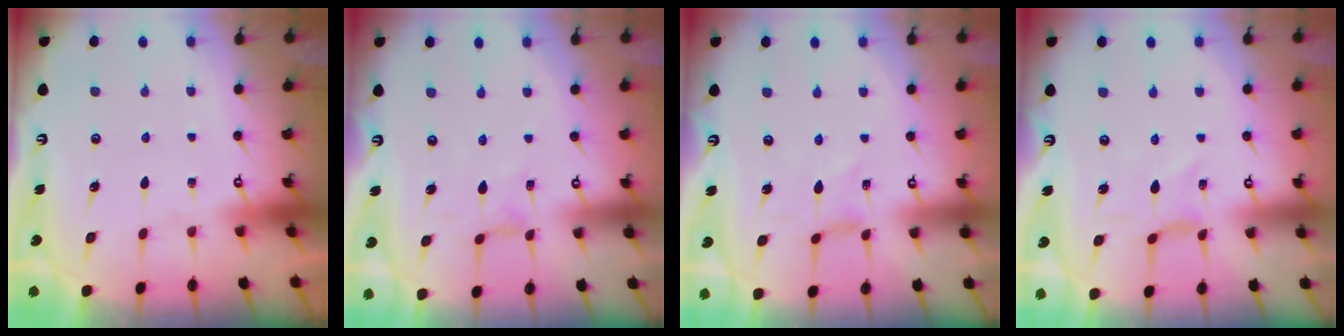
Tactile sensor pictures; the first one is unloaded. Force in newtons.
{"total": 0.0}
{"total": 0.0}
{"total": 0.0}